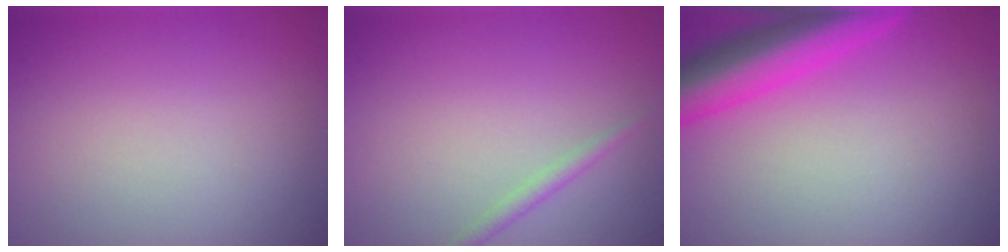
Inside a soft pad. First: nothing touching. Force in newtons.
{"total": 1.1, "press": 1.1, "slide": 0.1}
{"total": 7.2, "press": 7.2, "slide": 0.4}